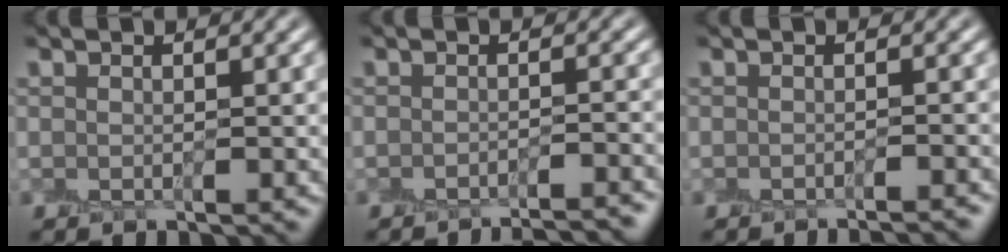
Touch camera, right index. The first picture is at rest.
{"total": 3.9, "force": [-3.7, 0.1, 1.1], "torque": [-0.018, 0.010, -0.043]}
{"total": 1.9, "force": [-1.8, -0.2, 0.5], "torque": [-0.002, -0.003, -0.020]}